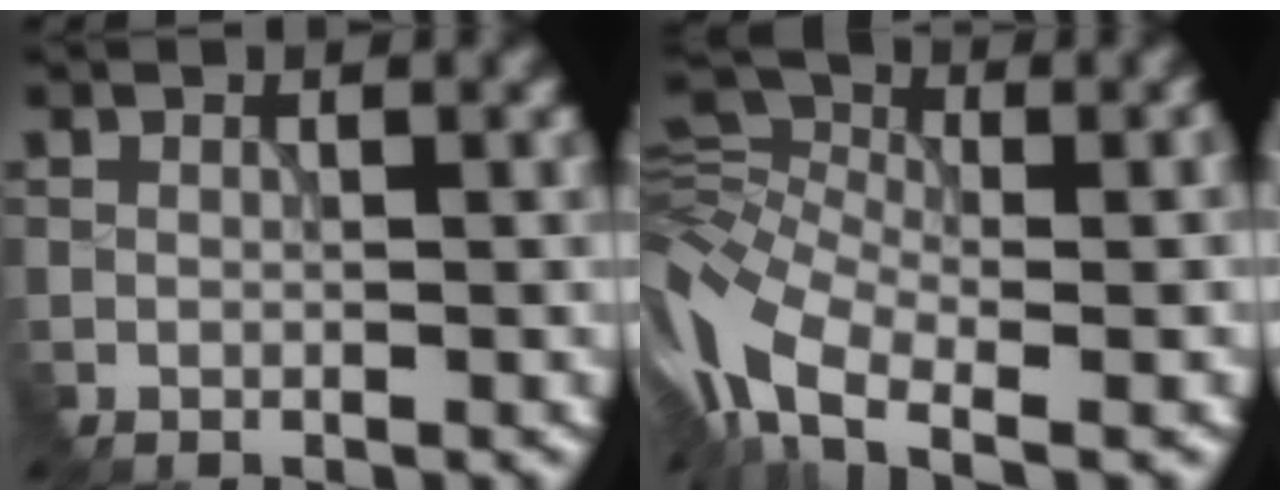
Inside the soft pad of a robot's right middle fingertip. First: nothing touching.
{"total": 9.7, "force": [-4.7, 4.7, 7.0], "torque": [-0.152, -0.005, -0.101]}